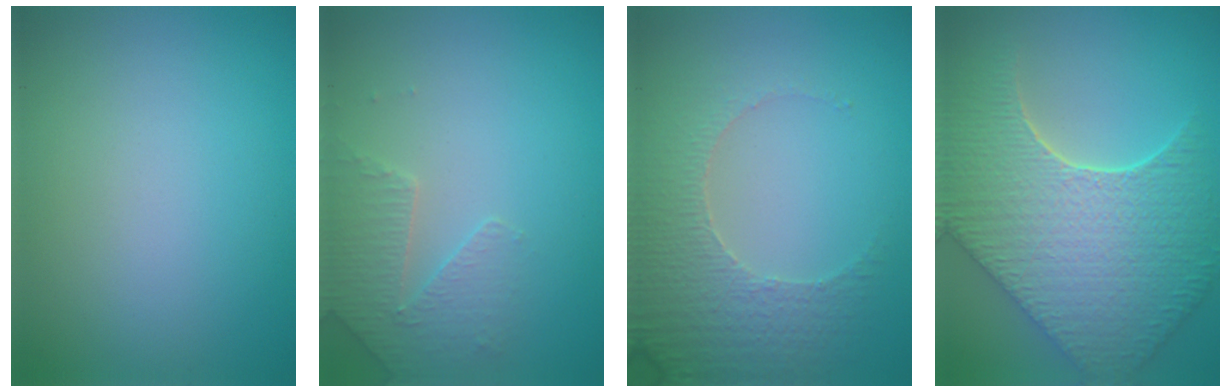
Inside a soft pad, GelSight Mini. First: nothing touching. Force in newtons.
{"total": 2.8, "press": 2.7, "slide": 0.7}
{"total": 3.8, "press": 3.6, "slide": 1.2}
{"total": 8.8, "press": 7.2, "slide": 5.0}